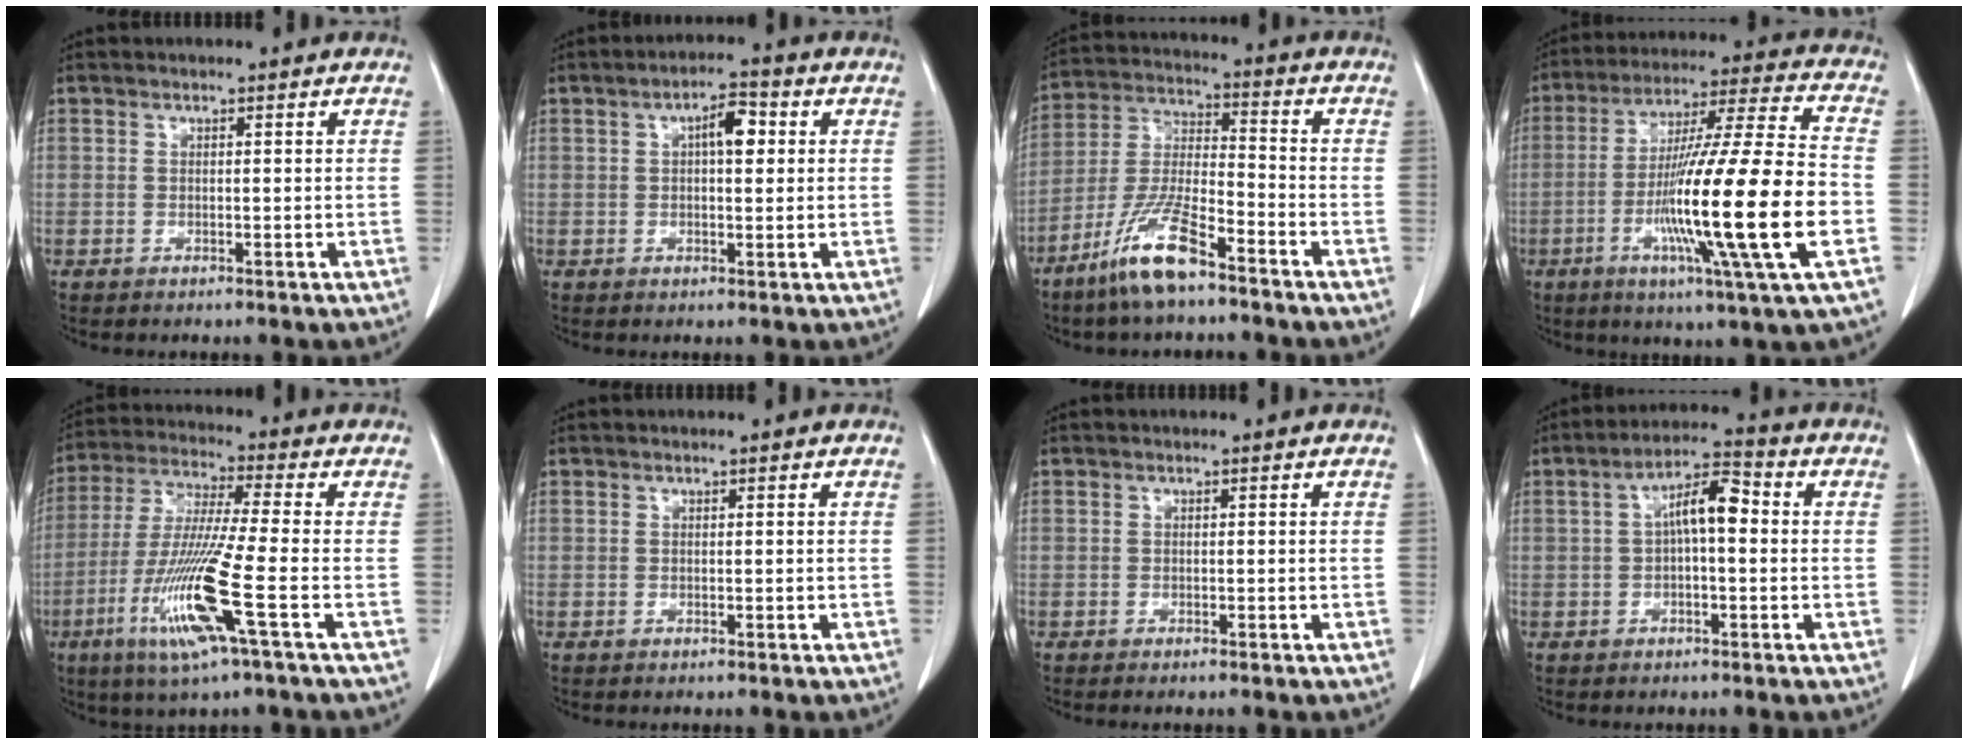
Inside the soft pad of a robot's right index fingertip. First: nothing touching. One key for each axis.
{"total": 4.7, "fx": 1.1, "fy": 1.7, "fz": 4.3, "tx": -0.069, "ty": 0.012, "tz": 0.016}
{"total": 11.1, "fx": -7.5, "fy": 1.7, "fz": 8.1, "tx": -0.170, "ty": -0.018, "tz": -0.146}
{"total": 22.1, "fx": -5.6, "fy": -0.7, "fz": 21.4, "tx": -0.369, "ty": -0.021, "tz": -0.107}
{"total": 13.9, "fx": -5.1, "fy": -0.7, "fz": 12.9, "tx": -0.269, "ty": -0.026, "tz": -0.104}
{"total": 0.0}
{"total": 0.5, "fx": -0.5, "fy": 0.0, "fz": 0.2, "tx": -0.007, "ty": -0.001, "tz": -0.008}
{"total": 6.7, "fx": 0.5, "fy": 2.0, "fz": 6.4, "tx": -0.114, "ty": 0.027, "tz": 0.005}